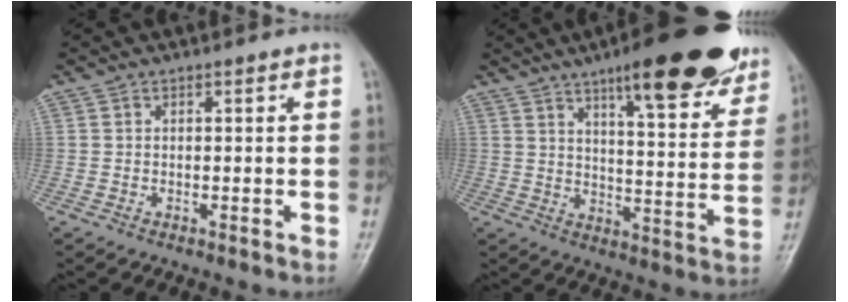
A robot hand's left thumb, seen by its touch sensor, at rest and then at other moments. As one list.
[{"total": 21.3, "force": [14.0, 5.7, 15.0], "torque": [-0.171, -0.053, 0.194]}]